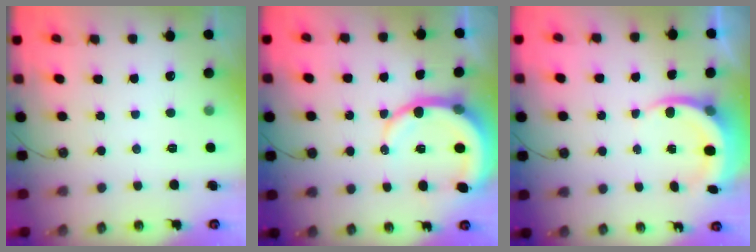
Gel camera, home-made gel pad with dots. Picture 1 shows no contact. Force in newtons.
{"total": 10.1, "press": 10.0, "slide": 1.3}
{"total": 6.2, "press": 6.0, "slide": 1.5}